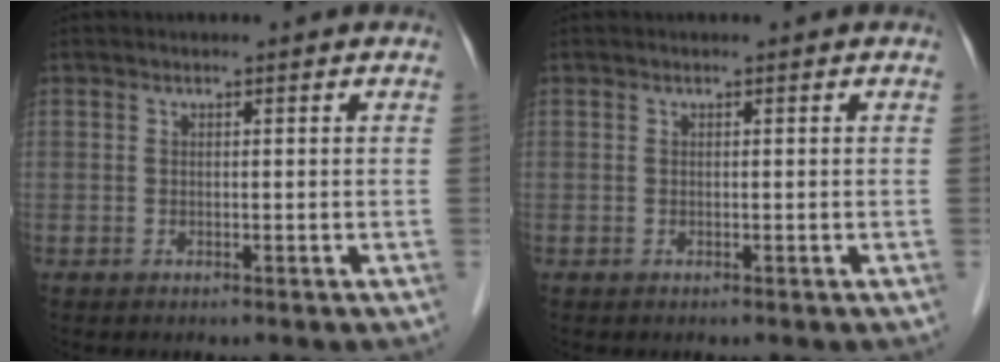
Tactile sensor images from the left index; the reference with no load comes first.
{"total": 0.0}